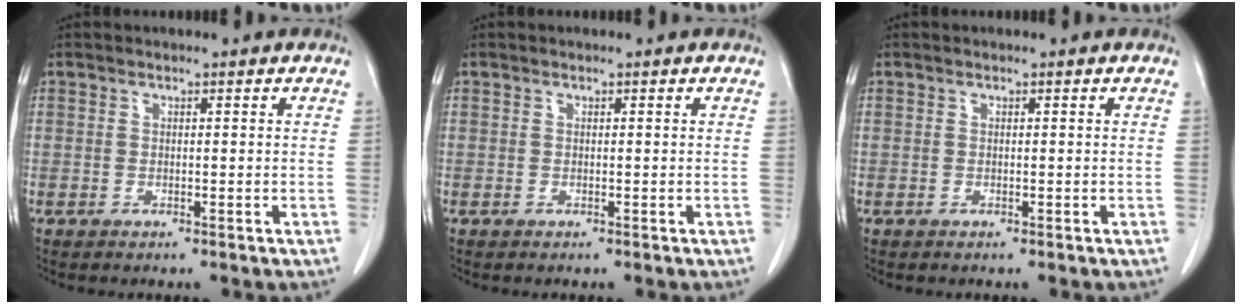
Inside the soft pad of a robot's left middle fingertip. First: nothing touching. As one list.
[{"total": 0.0}, {"total": 0.0}]